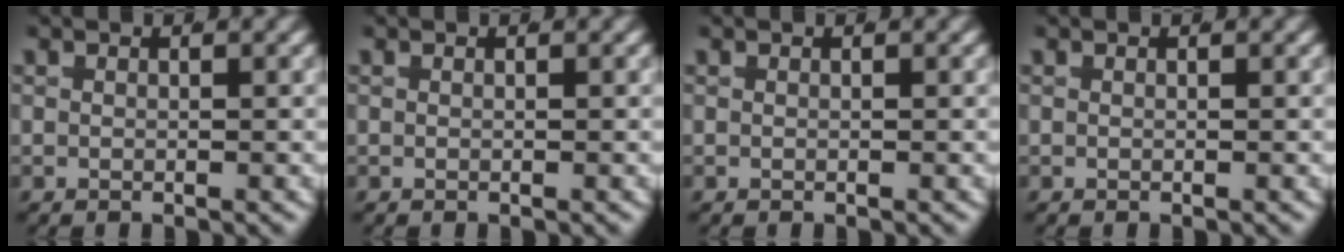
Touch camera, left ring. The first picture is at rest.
{"total": 0.0}
{"total": 0.0}
{"total": 0.0}